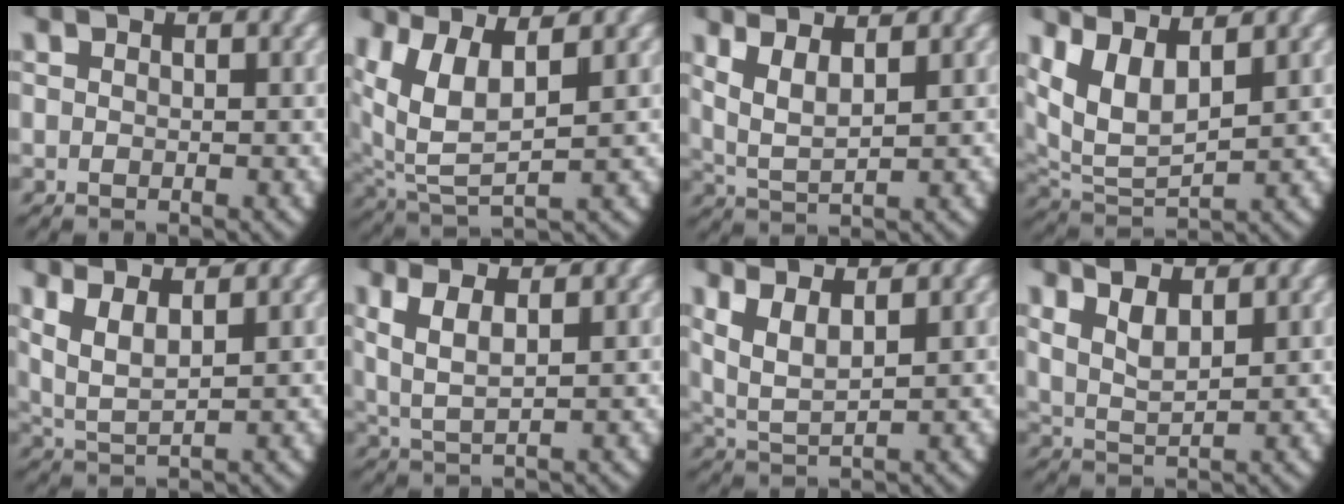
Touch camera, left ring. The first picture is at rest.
{"total": 8.7, "force": [2.7, 5.8, 5.9], "torque": [-0.160, -0.022, 0.053]}
{"total": 5.9, "force": [2.1, 4.0, 3.9], "torque": [-0.105, -0.007, 0.033]}
{"total": 10.7, "force": [3.0, 8.3, 6.1], "torque": [-0.187, -0.032, 0.055]}
{"total": 6.0, "force": [2.0, 4.0, 4.0], "torque": [-0.110, -0.007, 0.034]}
{"total": 4.6, "force": [1.4, 2.5, 3.6], "torque": [-0.097, -0.007, 0.031]}
{"total": 6.7, "force": [2.1, 4.7, 4.2], "torque": [-0.118, -0.008, 0.035]}
{"total": 5.8, "force": [2.2, 4.1, 3.4], "torque": [-0.082, -0.004, 0.031]}